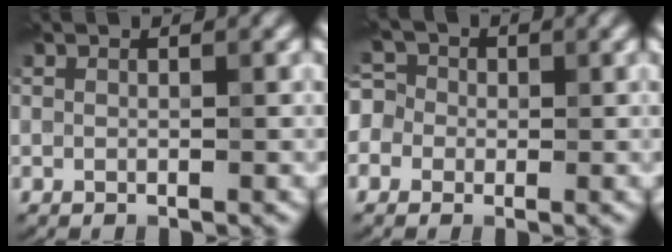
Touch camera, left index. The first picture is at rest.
{"total": 3.9, "force": [-0.7, 3.8, 0.9], "torque": [-0.002, 0.019, -0.051]}